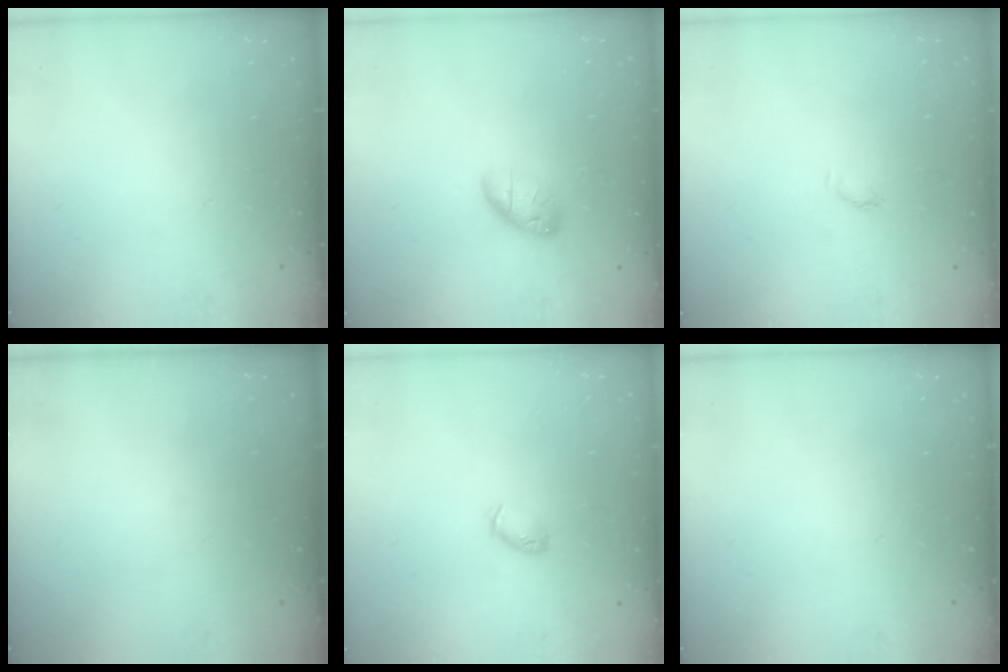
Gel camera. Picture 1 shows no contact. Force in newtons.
{"total": 8.5, "press": 8.2, "slide": 2.0}
{"total": 3.5, "press": 3.4, "slide": 0.7}
{"total": 0.0}
{"total": 3.5, "press": 3.4, "slide": 0.7}
{"total": 0.0}